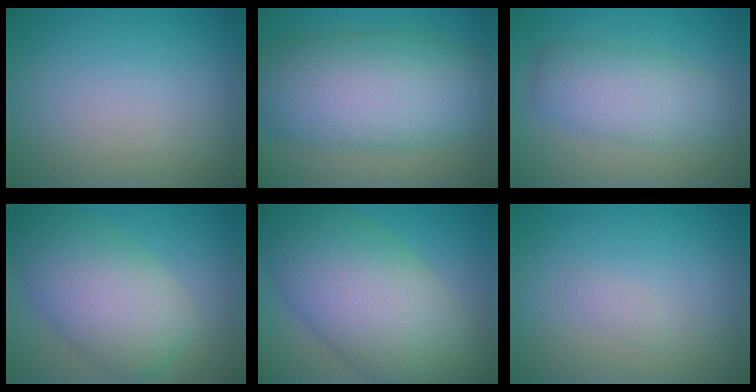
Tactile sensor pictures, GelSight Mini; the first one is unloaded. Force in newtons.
{"total": 10.5, "press": 10.5, "slide": 0.2}
{"total": 3.7, "press": 3.7, "slide": 0.2}
{"total": 8.3, "press": 8.3, "slide": 0.2}
{"total": 12.7, "press": 12.7, "slide": 0.2}
{"total": 0.6, "press": 0.6, "slide": 0.0}